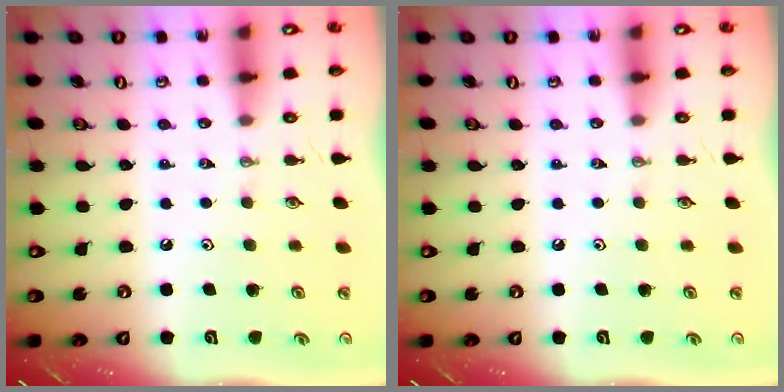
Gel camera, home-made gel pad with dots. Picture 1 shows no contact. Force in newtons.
{"total": 0.0}